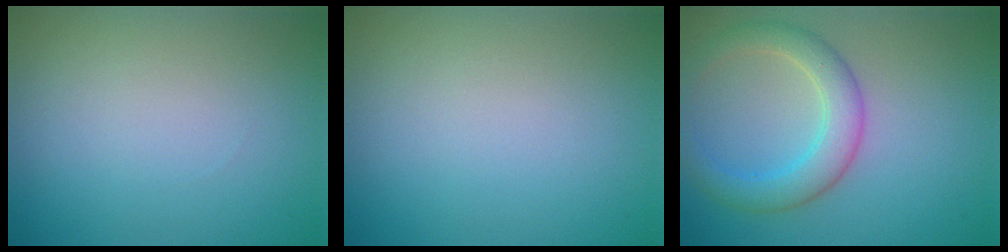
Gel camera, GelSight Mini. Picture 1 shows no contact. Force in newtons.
{"total": 0.0}
{"total": 4.2, "press": 4.2, "slide": 0.3}